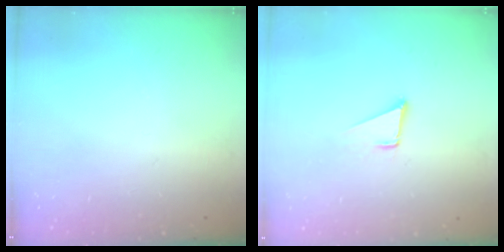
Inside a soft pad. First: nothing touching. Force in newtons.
{"total": 1.7, "press": 1.7, "slide": 0.1}